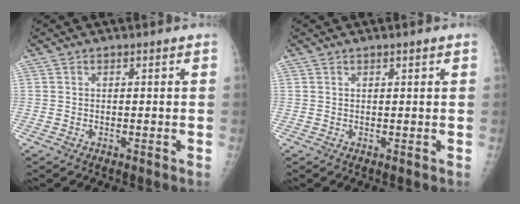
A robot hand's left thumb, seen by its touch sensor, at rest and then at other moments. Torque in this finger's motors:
{"motor_torque": [-0.66, -0.03, -0.27, -0.22, -0.02]}